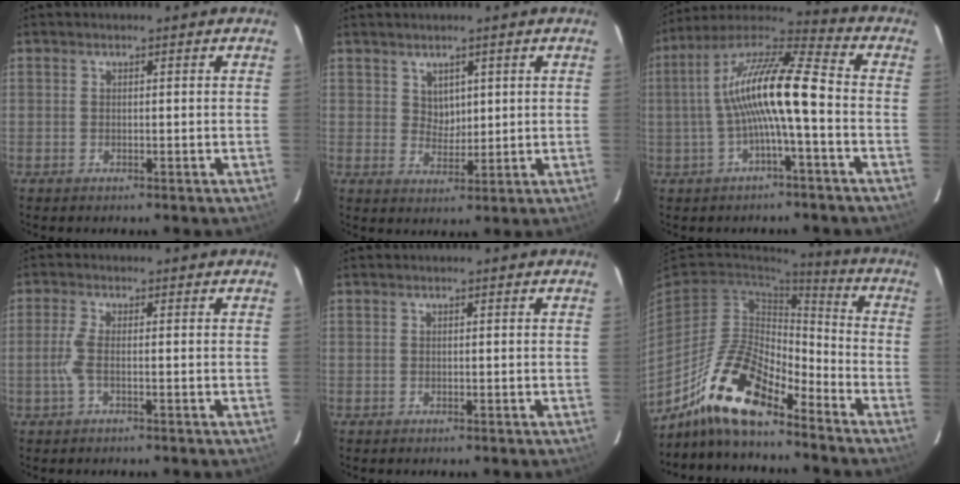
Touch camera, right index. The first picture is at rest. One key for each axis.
{"total": 3.3, "fx": 1.7, "fy": 2.6, "fz": 1.1, "tx": -0.012, "ty": 0.001, "tz": 0.036}
{"total": 14.0, "fx": -1.7, "fy": 1.9, "fz": 13.8, "tx": -0.259, "ty": 0.022, "tz": -0.035}
{"total": 3.0, "fx": -0.8, "fy": 0.4, "fz": 2.8, "tx": -0.070, "ty": 0.000, "tz": -0.015}
{"total": 0.0}
{"total": 16.2, "fx": -11.7, "fy": 4.8, "fz": 10.1, "tx": -0.204, "ty": -0.005, "tz": -0.227}